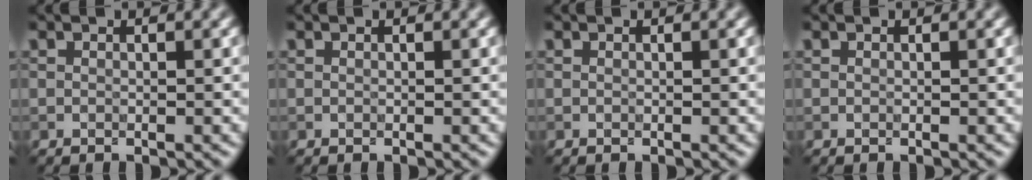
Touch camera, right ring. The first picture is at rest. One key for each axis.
{"total": 0.0}
{"total": 0.0}
{"total": 0.0}